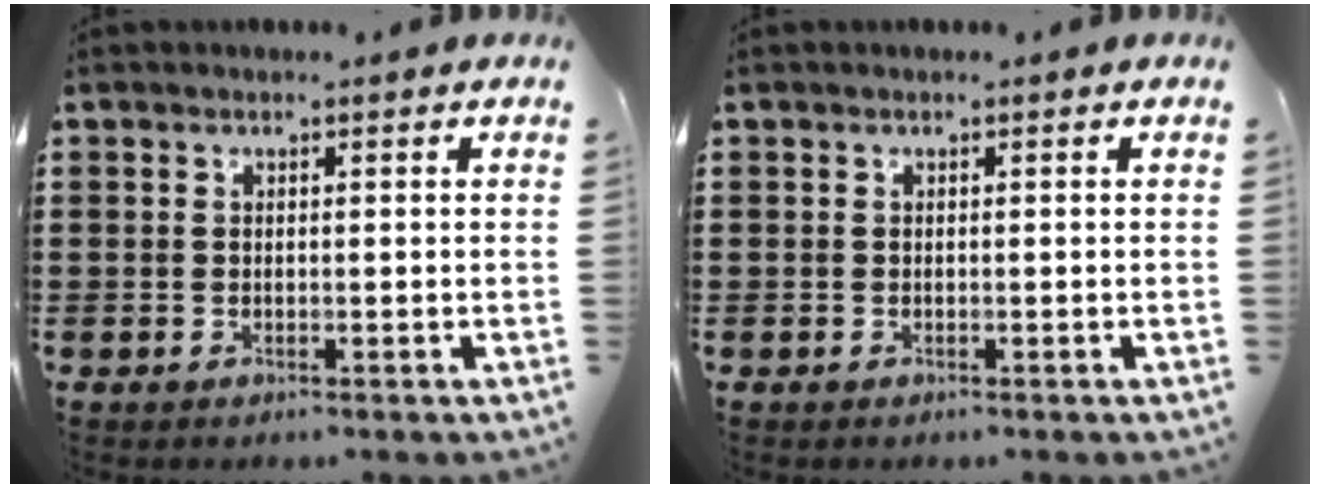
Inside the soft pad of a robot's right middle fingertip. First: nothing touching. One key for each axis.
{"total": 0.0}